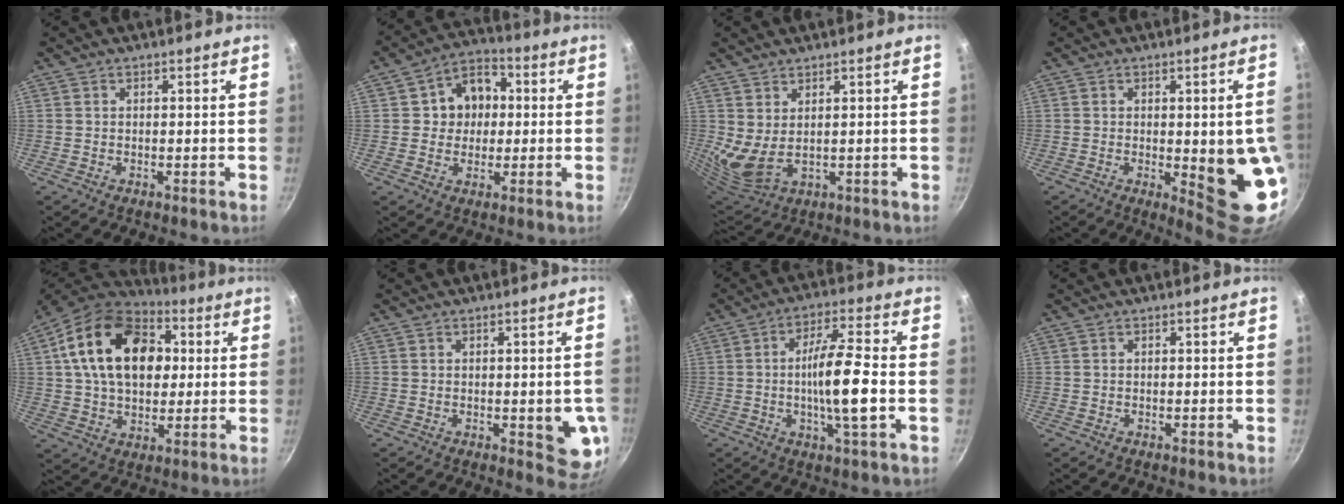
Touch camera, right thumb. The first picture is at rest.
{"total": 9.5, "force": [1.1, 8.1, 4.8], "torque": [-0.032, 0.011, 0.005]}
{"total": 5.8, "force": [2.4, 2.9, 4.4], "torque": [-0.078, -0.034, 0.059]}
{"total": 12.8, "force": [-1.6, 3.3, 12.3], "torque": [-0.127, -0.007, -0.009]}
{"total": 22.0, "force": [4.8, 14.9, 15.4], "torque": [-0.230, 0.010, 0.070]}
{"total": 7.7, "force": [-1.1, 2.8, 7.1], "torque": [-0.065, -0.010, -0.010]}
{"total": 11.6, "force": [-1.4, 1.7, 11.4], "torque": [-0.201, 0.015, -0.030]}
{"total": 0.0}